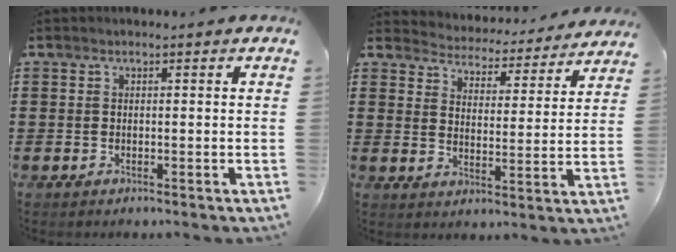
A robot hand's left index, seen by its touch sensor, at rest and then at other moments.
{"total": 4.4, "force": [4.4, 0.1, -0.4], "torque": [-0.023, -0.040, 0.072]}